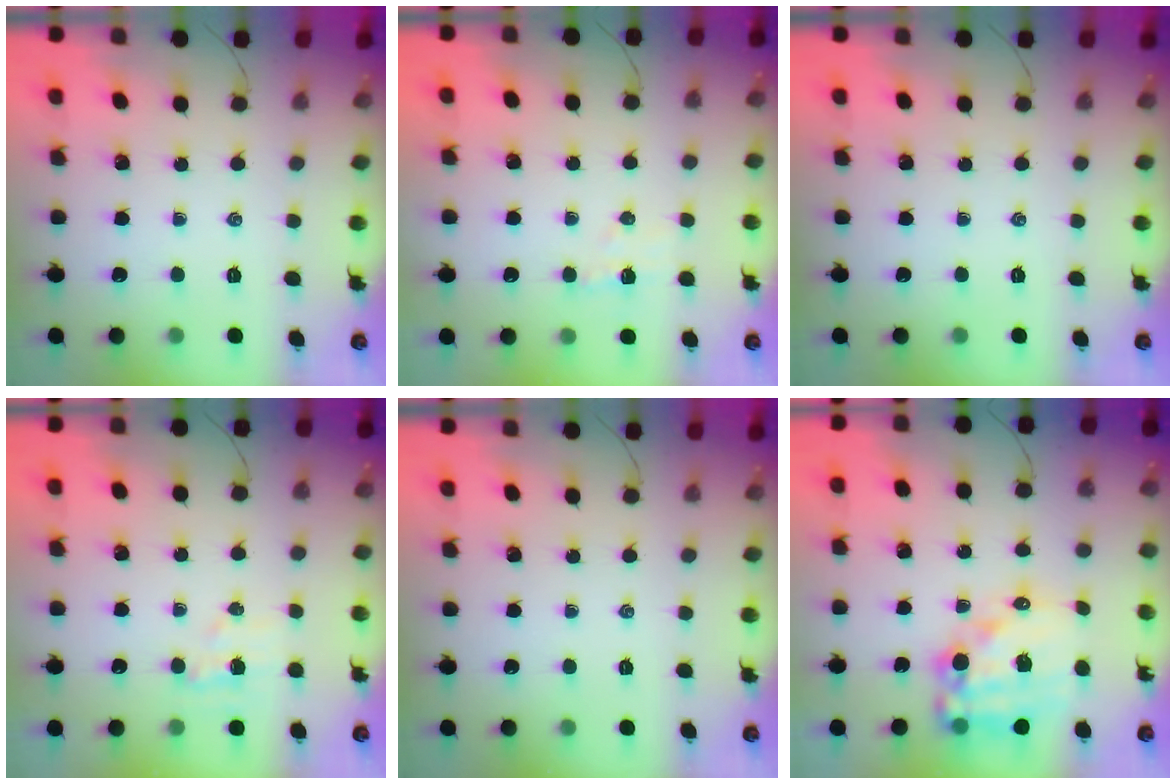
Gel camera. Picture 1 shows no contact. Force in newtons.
{"total": 4.9, "press": 4.7, "slide": 1.3}
{"total": 0.0}
{"total": 5.4, "press": 5.3, "slide": 1.2}
{"total": 0.0}
{"total": 17.1, "press": 16.6, "slide": 4.1}